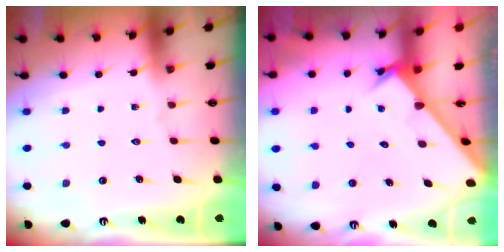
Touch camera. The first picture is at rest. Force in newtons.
{"total": 2.5, "press": 2.5, "slide": 0.1}